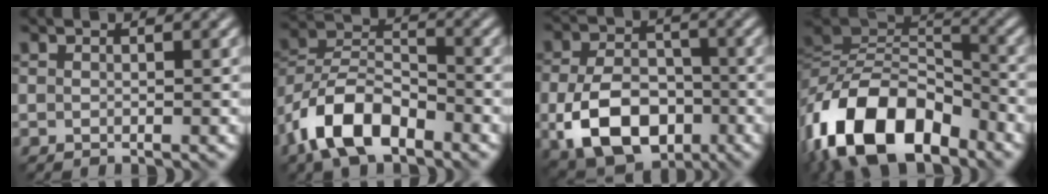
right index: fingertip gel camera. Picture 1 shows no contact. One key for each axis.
{"total": 8.3, "fx": -5.0, "fy": 4.1, "fz": 5.1, "tx": -0.090, "ty": 0.013, "tz": -0.104}
{"total": 9.4, "fx": -3.1, "fy": 6.3, "fz": 6.2, "tx": -0.127, "ty": -0.010, "tz": -0.055}
{"total": 13.8, "fx": -6.7, "fy": 7.5, "fz": 9.4, "tx": -0.177, "ty": 0.015, "tz": -0.135}